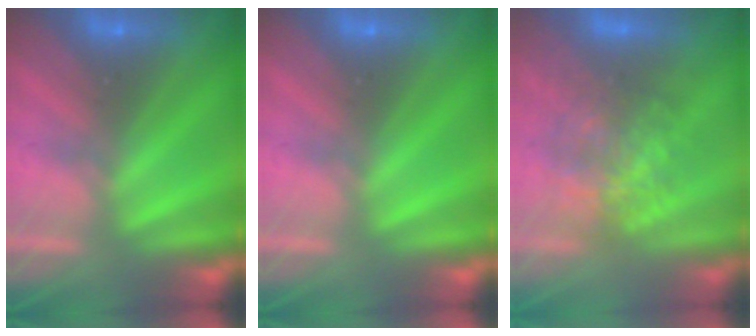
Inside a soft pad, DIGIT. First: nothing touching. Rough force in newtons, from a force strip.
{"total": 0.0}
{"total": 3.2}